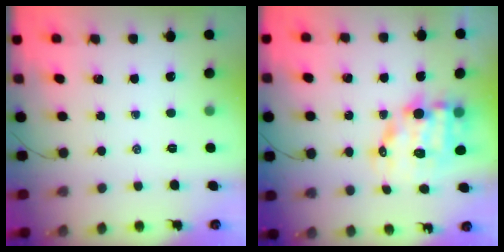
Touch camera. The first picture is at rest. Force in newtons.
{"total": 12.1, "press": 11.8, "slide": 3.0}